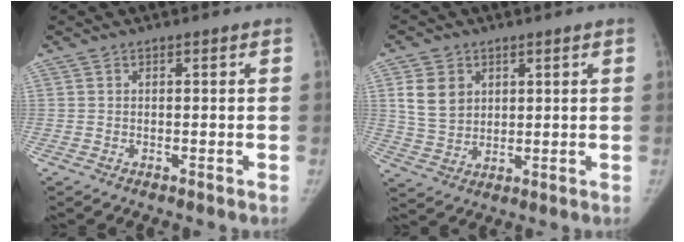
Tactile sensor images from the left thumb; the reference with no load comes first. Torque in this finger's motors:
{"motor_torque": [-0.24, 0.27, 1.13, -0.20, 0.23]}